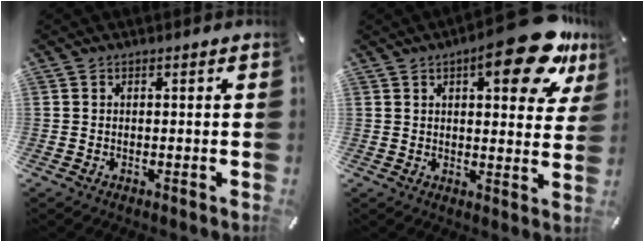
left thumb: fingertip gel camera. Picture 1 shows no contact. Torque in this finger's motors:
{"motor_torque": [0.70, 0.82, 1.39, -1.37, 0.35]}